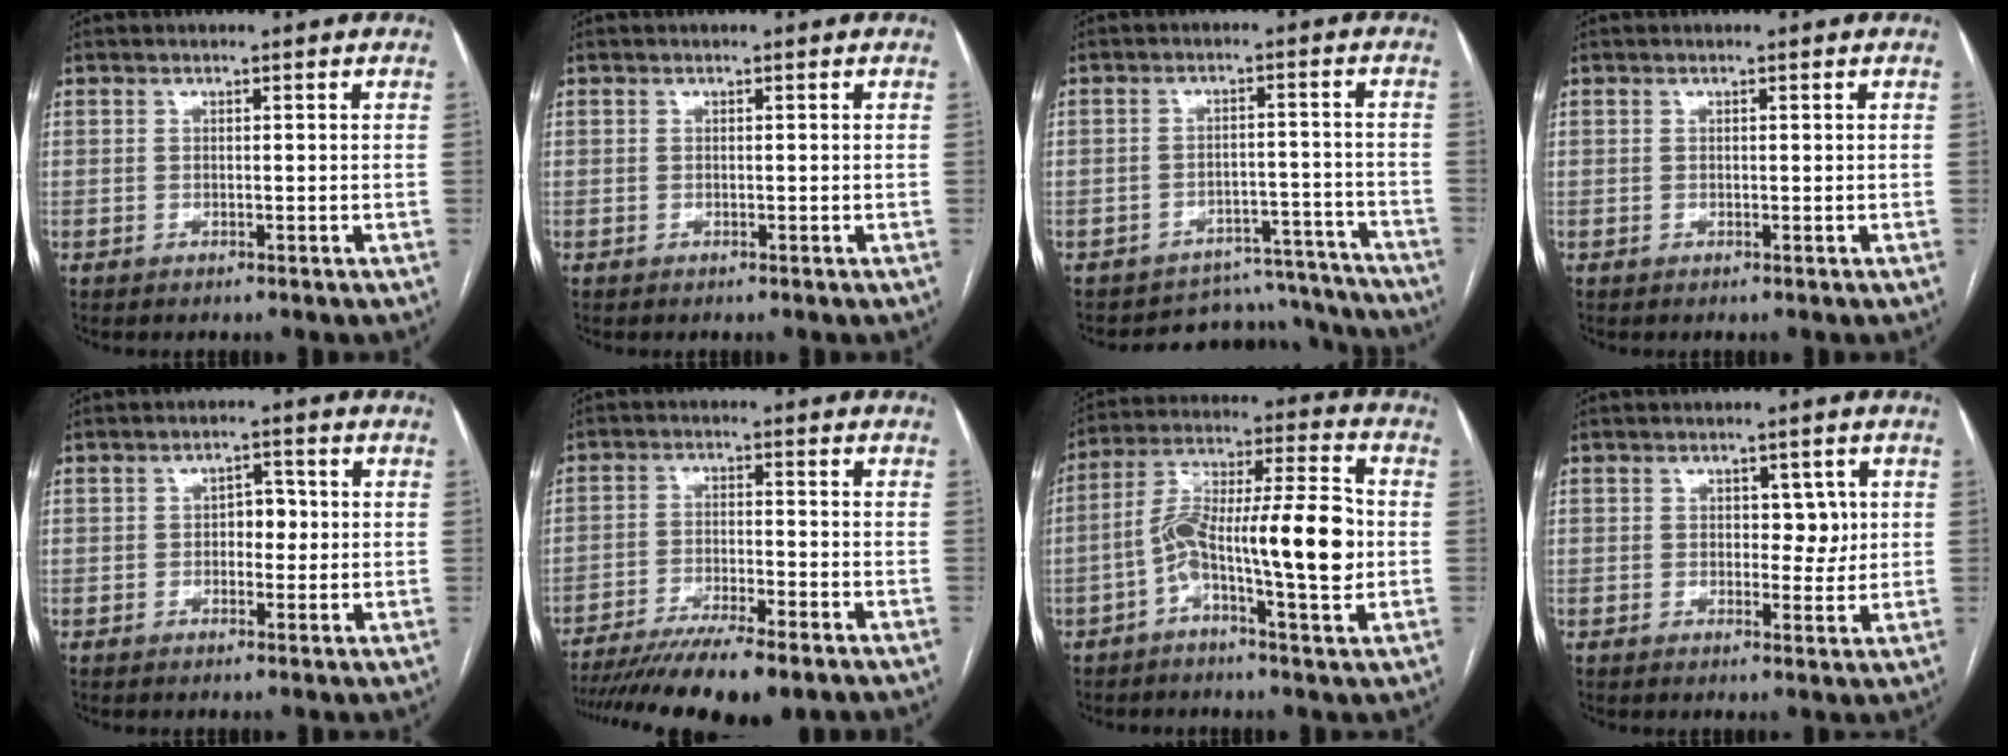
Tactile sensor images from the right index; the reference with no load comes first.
{"total": 0.0}
{"total": 11.7, "force": [-11.2, 3.3, -0.9], "torque": [0.036, 0.051, -0.139]}
{"total": 0.0}
{"total": 3.1, "force": [-0.1, 1.9, 2.4], "torque": [-0.030, 0.010, -0.002]}
{"total": 16.9, "force": [-13.7, 1.9, 9.8], "torque": [-0.150, -0.031, -0.213]}
{"total": 15.7, "force": [-2.9, 2.5, 15.2], "torque": [-0.265, 0.027, -0.048]}
{"total": 3.3, "force": [0.8, 2.0, 2.6], "torque": [-0.026, 0.002, 0.012]}